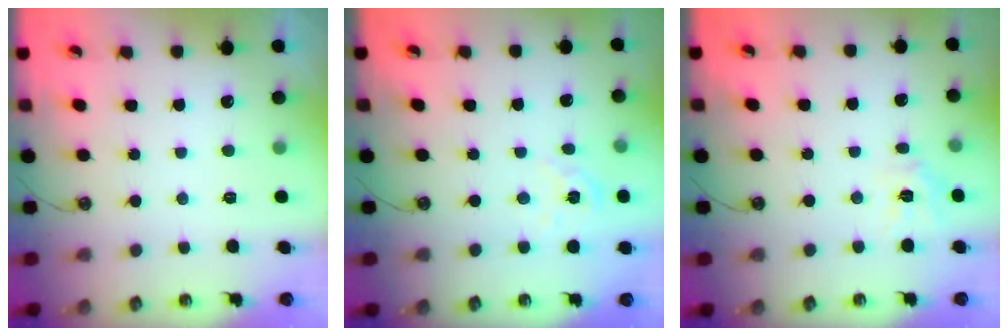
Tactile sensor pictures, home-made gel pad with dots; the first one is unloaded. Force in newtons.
{"total": 2.7, "press": 2.7, "slide": 0.3}
{"total": 7.8, "press": 7.7, "slide": 0.5}